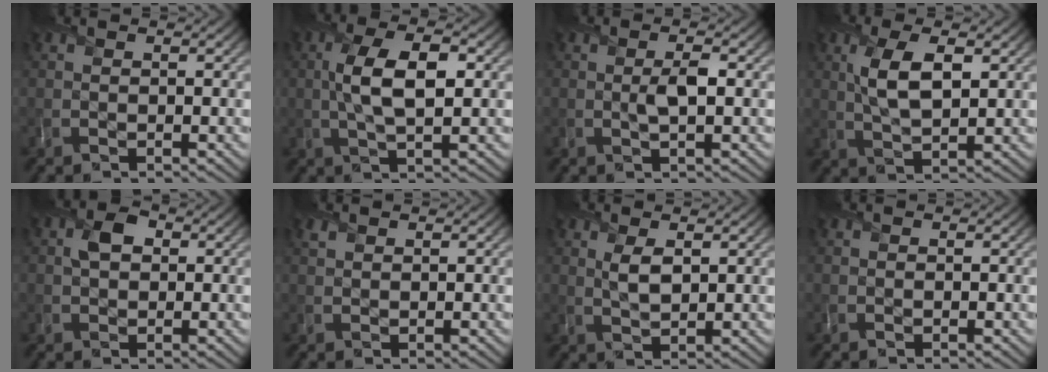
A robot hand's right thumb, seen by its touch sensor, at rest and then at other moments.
{"total": 7.2, "force": [0.6, 2.8, 6.6], "torque": [-0.137, 0.004, 0.009]}
{"total": 2.1, "force": [0.0, 0.5, 2.1], "torque": [-0.041, 0.002, 0.000]}
{"total": 6.3, "force": [1.7, 2.6, 5.4], "torque": [-0.119, 0.001, 0.036]}
{"total": 2.9, "force": [0.4, 2.2, 1.8], "torque": [-0.040, 0.003, 0.006]}
{"total": 0.7, "force": [0.7, 0.2, 0.0], "torque": [-0.006, 0.000, 0.015]}
{"total": 2.9, "force": [1.1, 1.3, 2.4], "torque": [-0.053, -0.003, 0.025]}
{"total": 0.0}